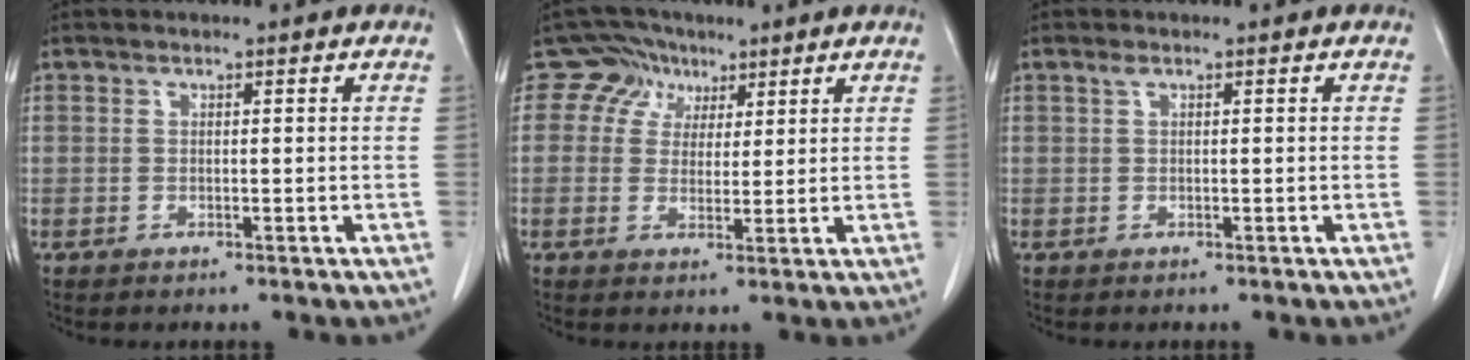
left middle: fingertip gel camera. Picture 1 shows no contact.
{"total": 5.7, "force": [3.1, 4.9, 0.3], "torque": [0.000, 0.017, 0.054]}
{"total": 0.5, "force": [0.4, 0.1, 0.4], "torque": [-0.013, 0.005, 0.007]}